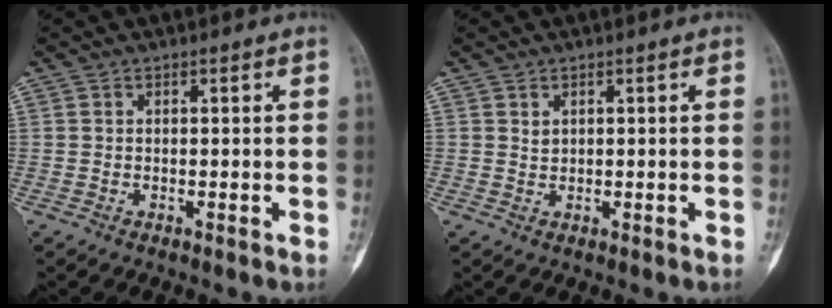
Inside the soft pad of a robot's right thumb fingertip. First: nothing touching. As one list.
[{"total": 0.9, "force": [0.7, 0.6, 0.3], "torque": [0.003, -0.002, 0.013]}]